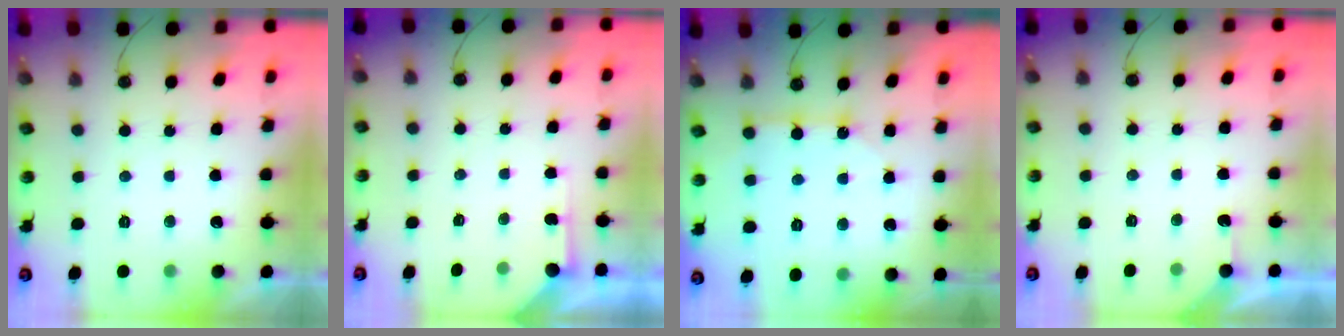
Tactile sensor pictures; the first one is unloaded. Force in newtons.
{"total": 1.6, "press": 1.6, "slide": 0.2}
{"total": 7.1, "press": 7.1, "slide": 0.3}
{"total": 3.3, "press": 3.3, "slide": 0.4}